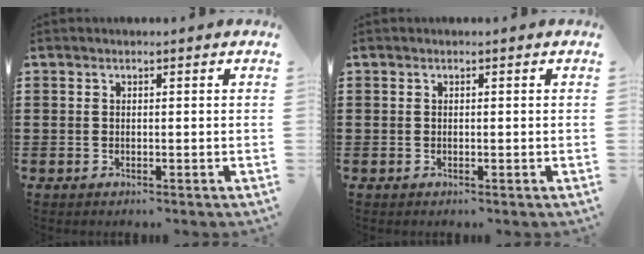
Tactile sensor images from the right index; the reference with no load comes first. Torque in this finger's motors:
{"motor_torque": [0.30, 0.26, -0.01, 0.00]}